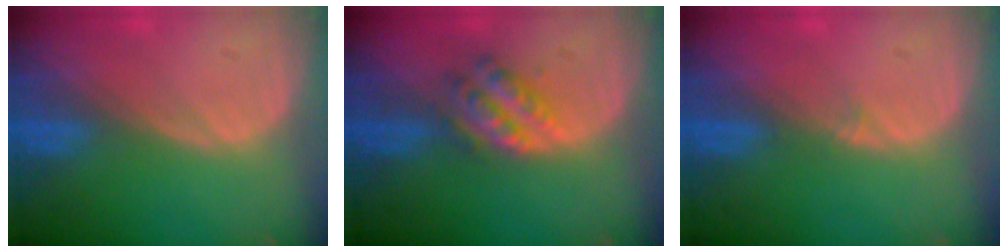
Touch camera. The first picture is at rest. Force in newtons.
{"total": 5.1, "press": 4.8, "slide": 1.8}
{"total": 0.9, "press": 0.5, "slide": 0.7}